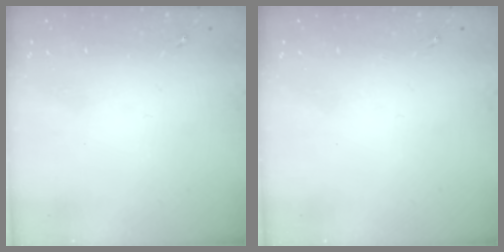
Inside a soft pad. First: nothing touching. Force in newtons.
{"total": 0.0}